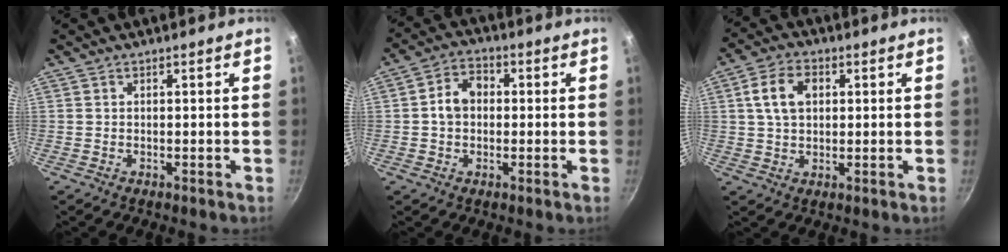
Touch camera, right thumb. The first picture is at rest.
{"total": 6.4, "force": [0.3, 5.0, 4.0], "torque": [-0.047, 0.019, -0.005]}
{"total": 7.9, "force": [1.9, 5.4, 5.5], "torque": [-0.087, 0.009, 0.031]}